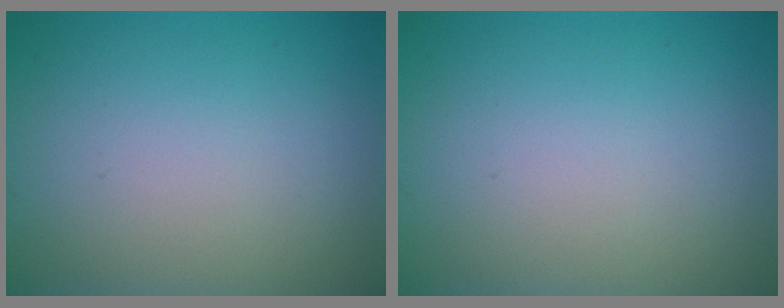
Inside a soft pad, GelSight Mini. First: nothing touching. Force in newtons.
{"total": 0.0}